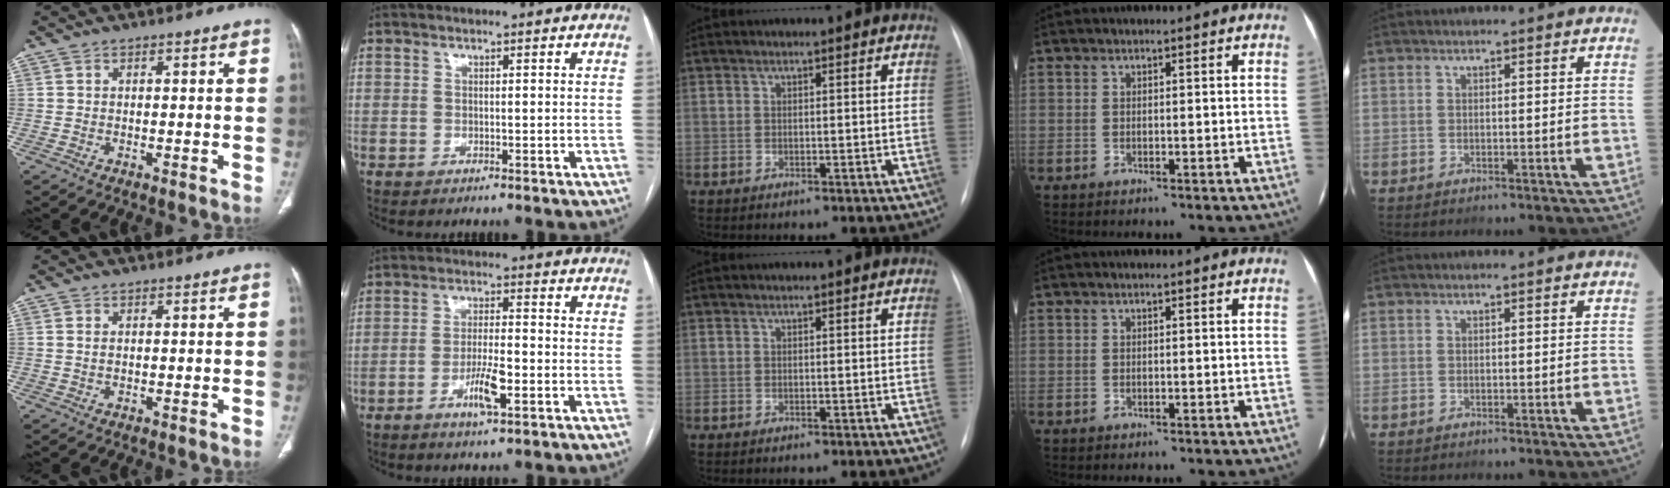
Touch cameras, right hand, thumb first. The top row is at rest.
{"thumb": {"total": 0.8, "force": [0.1, 0.4, 0.7], "torque": [-0.021, 0.000, 0.006]}, "index": {"total": 5.8, "force": [-2.4, 0.9, 5.2], "torque": [-0.098, -0.004, -0.043]}}